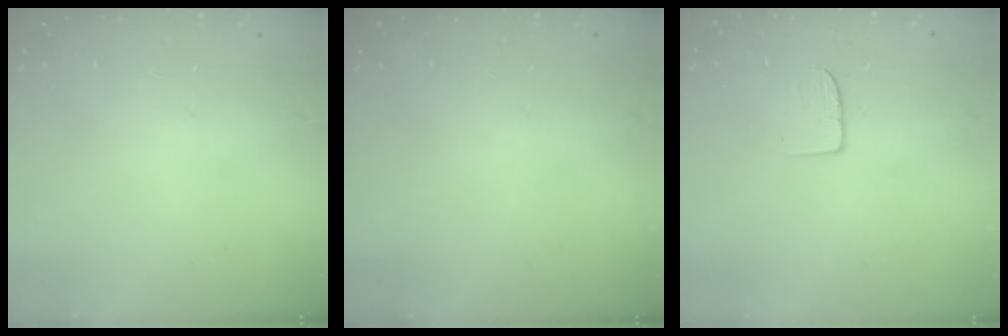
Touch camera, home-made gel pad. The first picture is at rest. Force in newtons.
{"total": 0.0}
{"total": 6.3, "press": 6.3, "slide": 0.6}